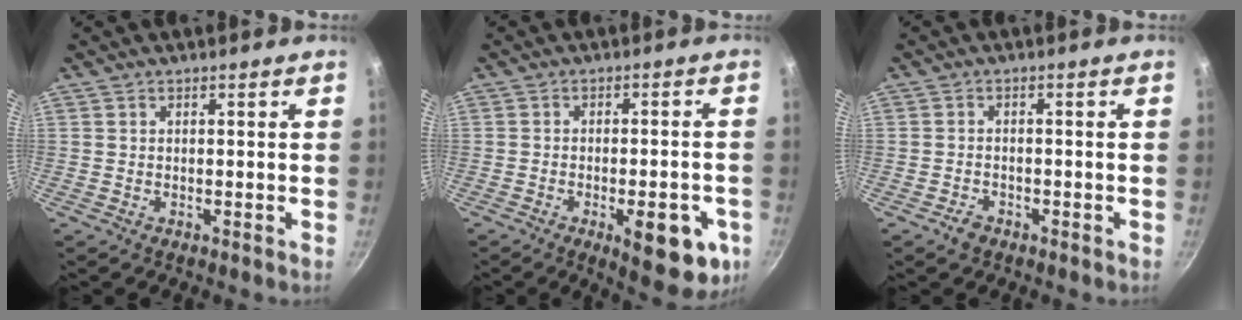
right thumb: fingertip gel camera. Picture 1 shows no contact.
{"total": 13.4, "force": [-4.9, 5.3, 11.3], "torque": [-0.110, 0.009, -0.058]}
{"total": 2.4, "force": [-1.6, 1.5, 1.0], "torque": [-0.016, 0.016, -0.025]}